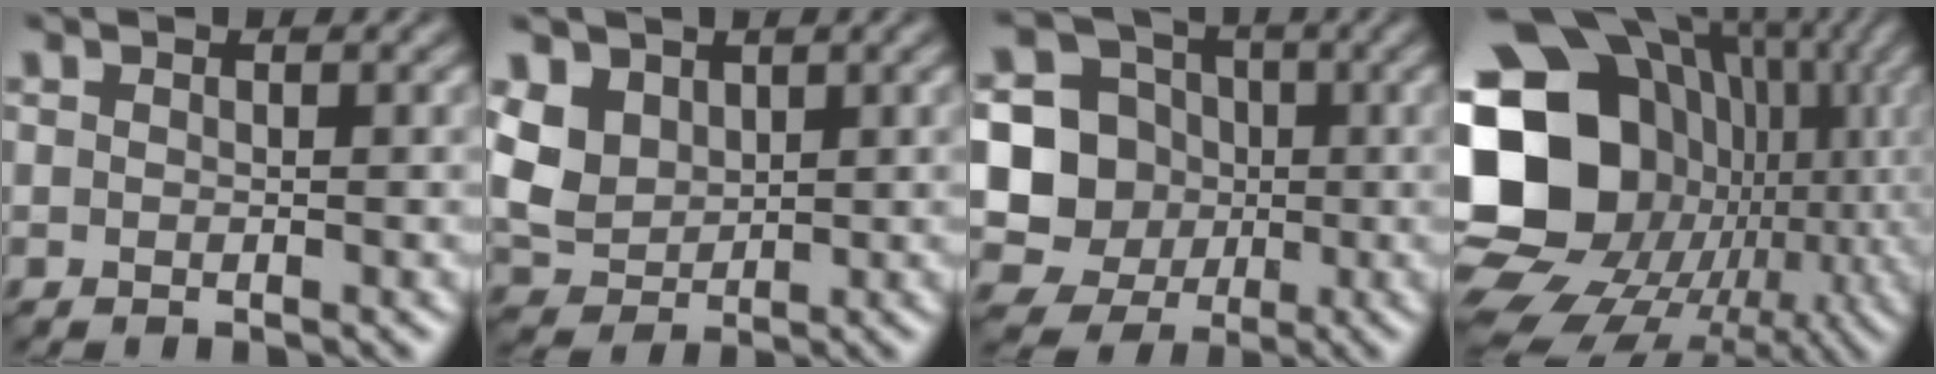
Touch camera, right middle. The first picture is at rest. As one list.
[{"total": 4.5, "force": [1.3, 3.5, 2.5], "torque": [-0.061, -0.001, 0.019]}, {"total": 9.9, "force": [-0.9, 9.3, 3.3], "torque": [-0.079, 0.012, -0.041]}, {"total": 22.4, "force": [-1.8, 18.4, 12.7], "torque": [-0.244, -0.014, -0.059]}]